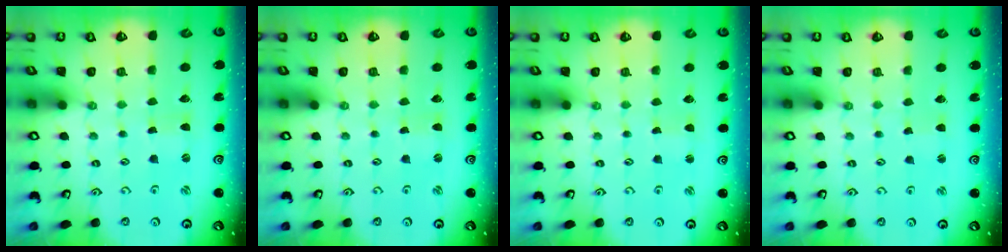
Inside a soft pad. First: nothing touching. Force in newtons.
{"total": 0.0}
{"total": 0.0}
{"total": 1.4, "press": 1.4, "slide": 0.3}